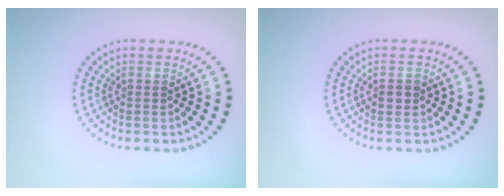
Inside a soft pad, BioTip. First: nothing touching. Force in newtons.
{"total": 1.3, "press": 1.3, "slide": 0.0}